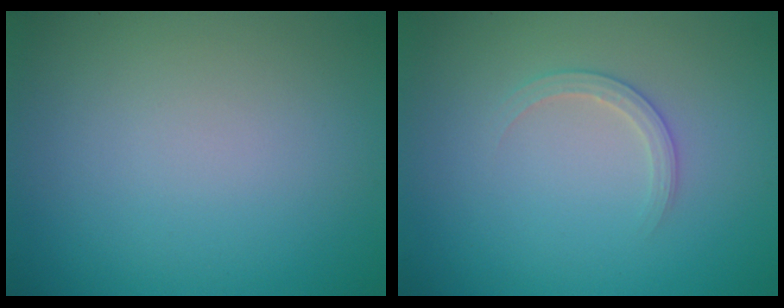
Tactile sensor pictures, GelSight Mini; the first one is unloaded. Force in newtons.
{"total": 1.6, "press": 1.6, "slide": 0.1}